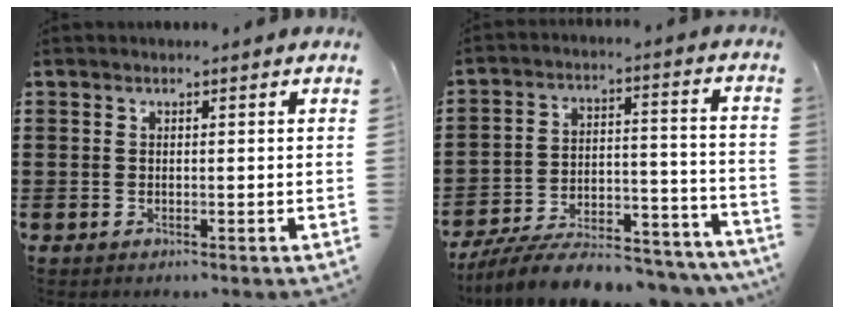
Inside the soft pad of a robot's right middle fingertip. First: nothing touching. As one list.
[{"total": 8.9, "force": [-8.2, 1.3, 3.1], "torque": [-0.053, 0.019, -0.159]}]